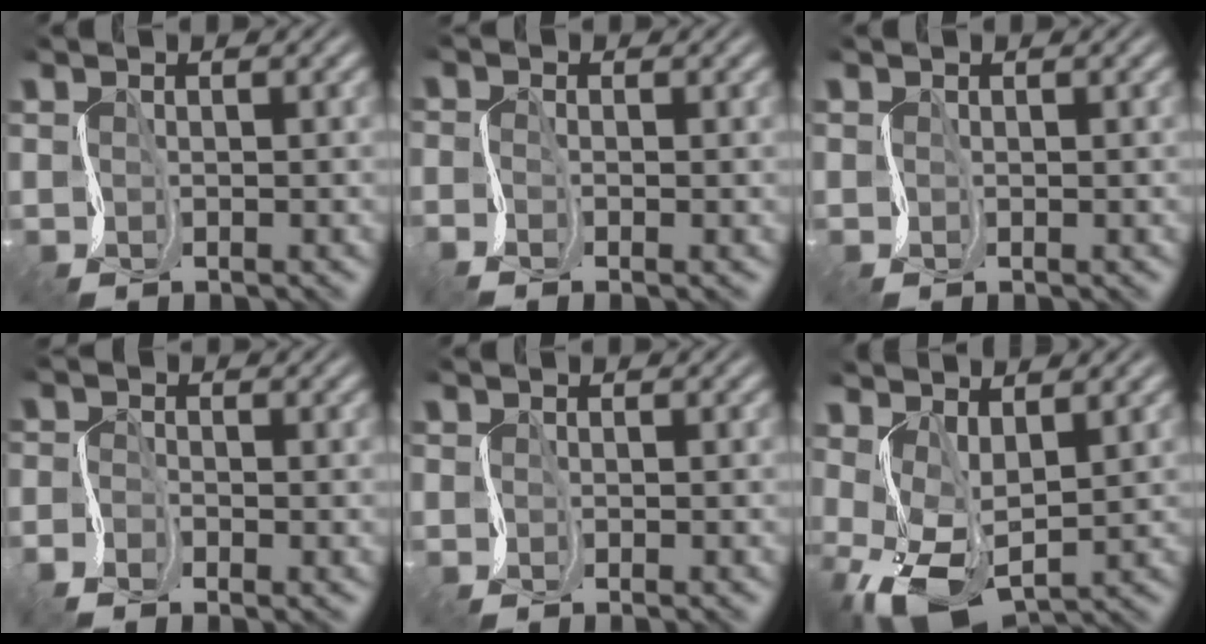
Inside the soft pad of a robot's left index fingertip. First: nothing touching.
{"total": 1.5, "force": [-0.8, 0.4, 1.2], "torque": [-0.026, -0.002, -0.019]}
{"total": 0.0}
{"total": 2.0, "force": [-1.5, 0.7, 1.1], "torque": [-0.022, 0.000, -0.042]}
{"total": 0.6, "force": [-0.6, -0.1, -0.1], "torque": [0.003, -0.006, -0.016]}
{"total": 6.2, "force": [0.7, 3.1, 5.4], "torque": [-0.127, -0.006, 0.014]}